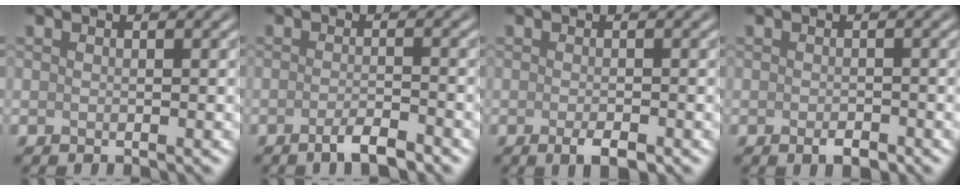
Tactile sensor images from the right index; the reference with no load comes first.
{"total": 2.5, "force": [-1.7, 0.5, 1.7], "torque": [-0.028, 0.002, -0.033]}
{"total": 1.9, "force": [-1.0, 0.5, 1.5], "torque": [-0.025, -0.003, -0.017]}
{"total": 1.4, "force": [-0.8, 0.7, 1.0], "torque": [-0.016, -0.003, -0.012]}